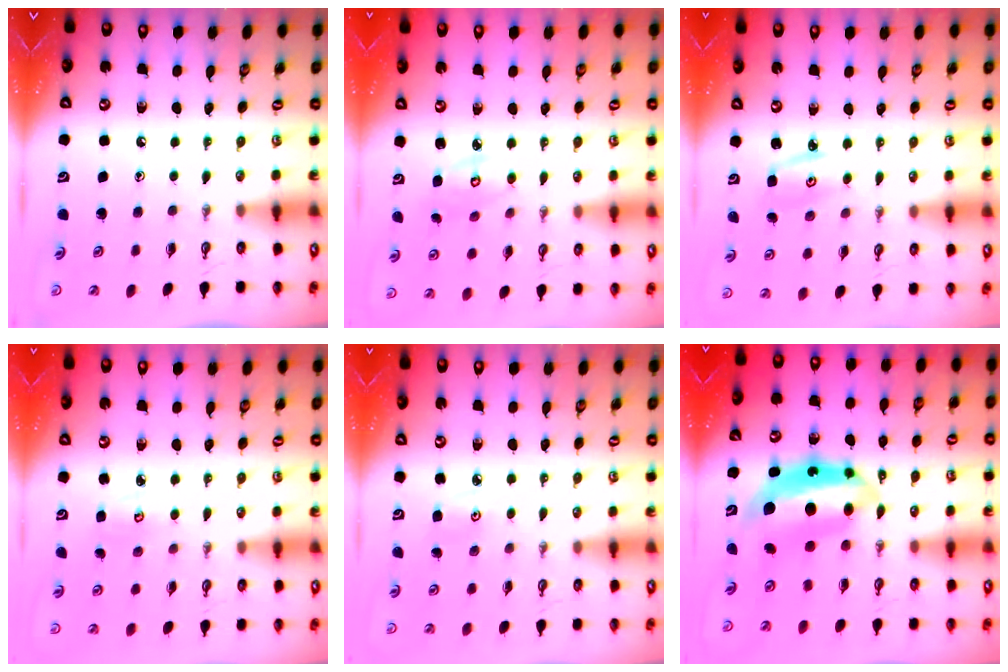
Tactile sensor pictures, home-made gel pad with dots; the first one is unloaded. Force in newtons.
{"total": 4.1, "press": 4.1, "slide": 0.3}
{"total": 2.9, "press": 2.9, "slide": 0.3}
{"total": 3.1, "press": 3.1, "slide": 0.4}
{"total": 4.0, "press": 3.9, "slide": 0.5}
{"total": 9.1, "press": 9.0, "slide": 1.0}